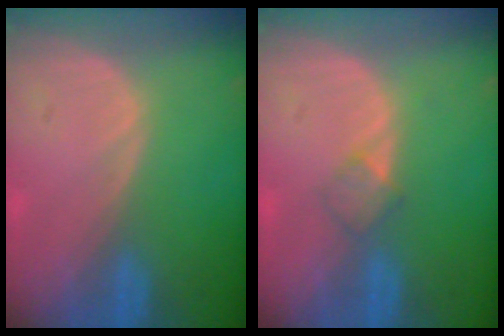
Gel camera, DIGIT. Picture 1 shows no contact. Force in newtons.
{"total": 2.0, "press": 2.0, "slide": 0.2}